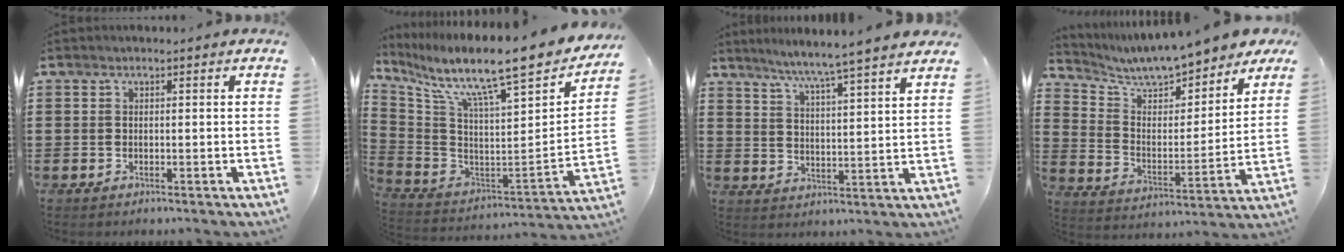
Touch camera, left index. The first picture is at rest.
{"total": 11.8, "force": [9.1, 0.7, 7.5], "torque": [-0.152, -0.076, 0.136]}
{"total": 5.4, "force": [4.9, -1.4, 1.9], "torque": [-0.057, -0.037, 0.077]}
{"total": 7.9, "force": [7.5, 0.6, 2.1], "torque": [-0.077, -0.054, 0.129]}